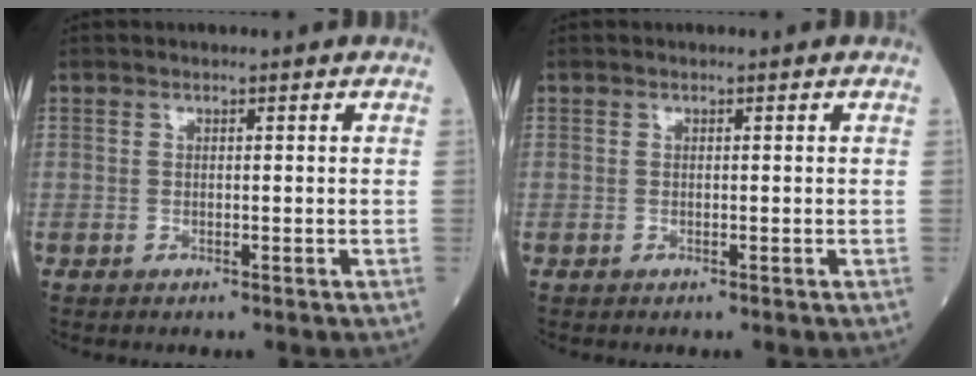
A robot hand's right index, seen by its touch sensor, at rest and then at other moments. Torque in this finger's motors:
{"motor_torque": [0.00, 0.00, -0.09, -0.01]}